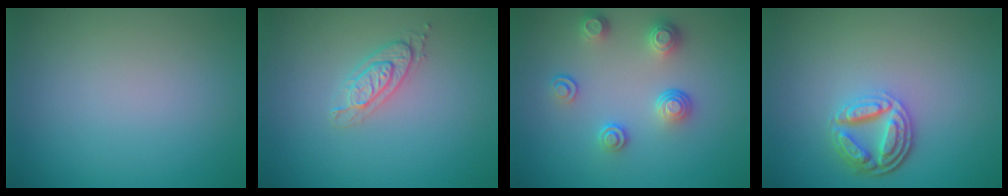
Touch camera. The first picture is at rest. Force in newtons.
{"total": 2.0, "press": 1.9, "slide": 0.4}
{"total": 3.4, "press": 2.8, "slide": 1.9}
{"total": 4.1, "press": 3.2, "slide": 2.6}